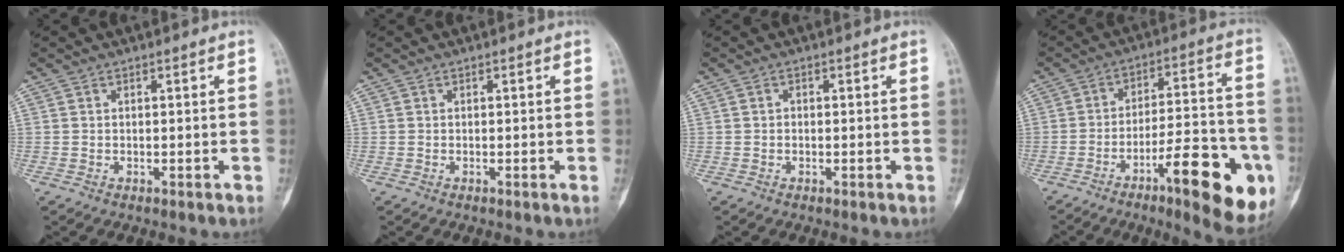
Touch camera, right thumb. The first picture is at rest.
{"total": 0.0}
{"total": 0.7, "force": [0.0, 0.5, 0.5], "torque": [-0.008, 0.002, -0.001]}
{"total": 19.5, "force": [-8.5, 5.4, 16.7], "torque": [-0.208, 0.041, -0.118]}